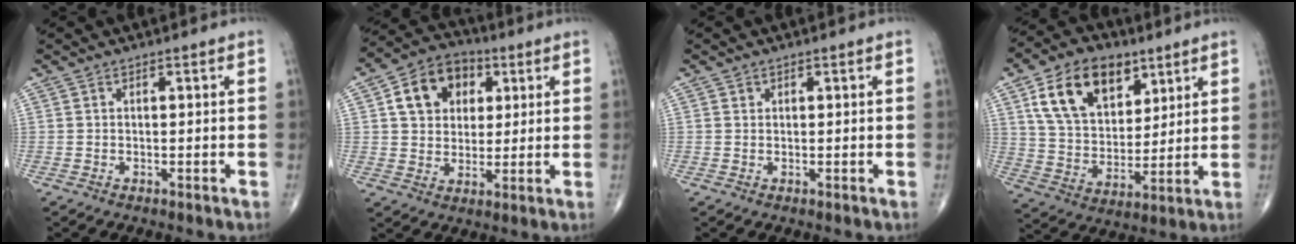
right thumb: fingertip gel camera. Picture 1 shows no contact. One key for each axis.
{"total": 12.0, "fx": 3.7, "fy": 9.3, "fz": 6.7, "tx": -0.079, "ty": 0.000, "tz": 0.056}
{"total": 0.6, "fx": 0.3, "fy": 0.5, "fz": 0.1, "tx": 0.003, "ty": 0.000, "tz": 0.004}
{"total": 17.1, "fx": 8.2, "fy": 11.0, "fz": 10.3, "tx": -0.148, "ty": -0.026, "tz": 0.153}